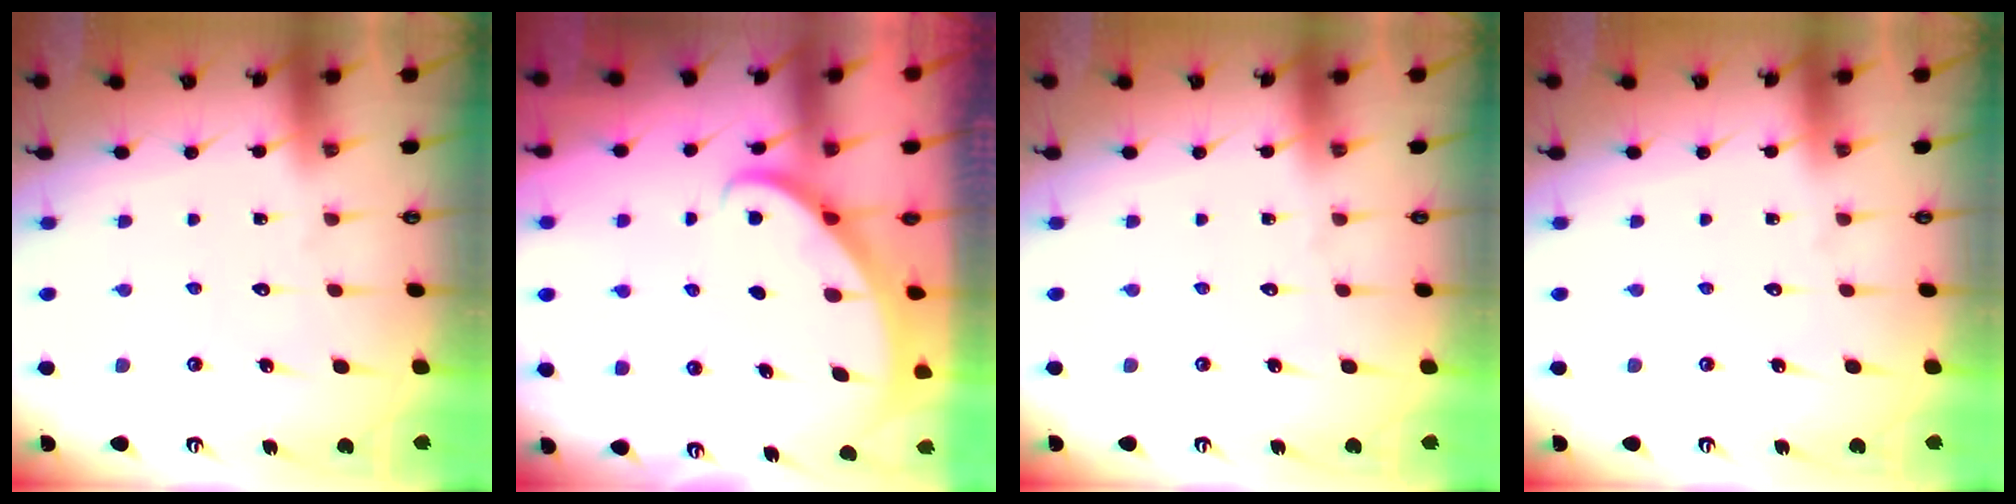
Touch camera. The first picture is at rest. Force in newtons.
{"total": 2.7, "press": 2.7, "slide": 0.2}
{"total": 0.0}
{"total": 0.0}